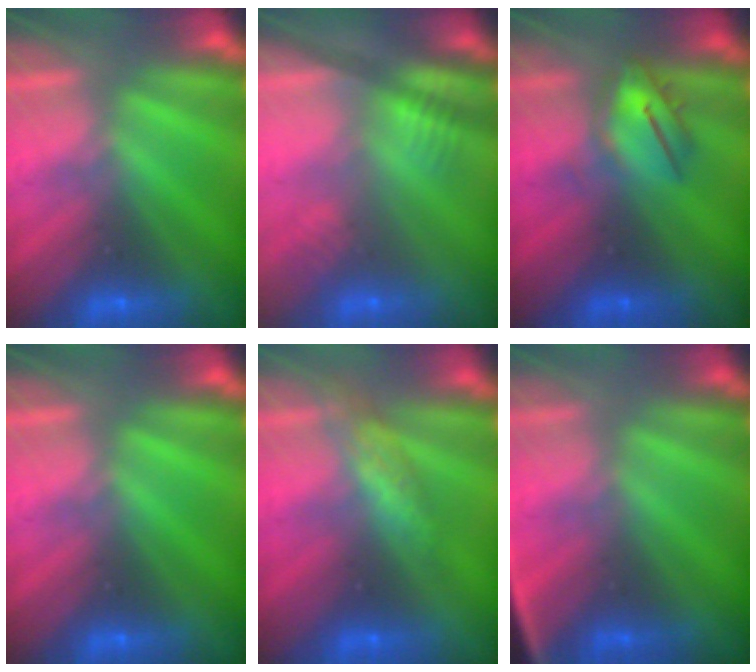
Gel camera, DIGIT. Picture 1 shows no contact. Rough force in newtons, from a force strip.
{"total": 2.5}
{"total": 4.5}
{"total": 0.0}
{"total": 2.7}
{"total": 2.7}